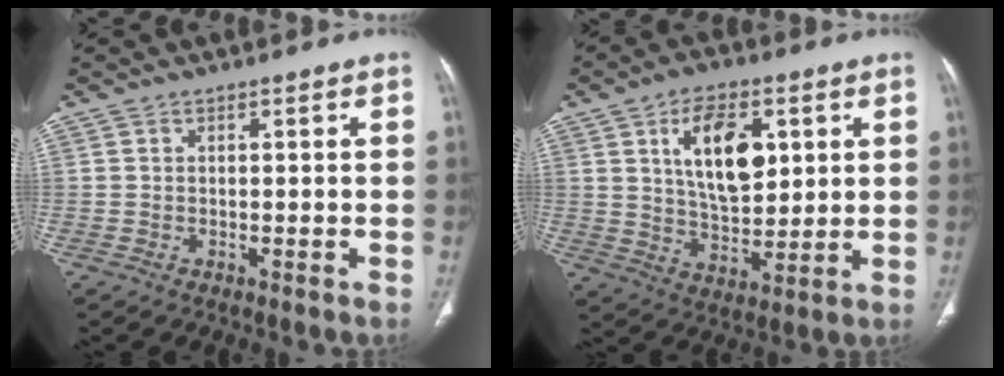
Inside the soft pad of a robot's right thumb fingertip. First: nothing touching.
{"total": 13.9, "force": [4.3, 7.6, 10.7], "torque": [-0.149, -0.018, 0.081]}